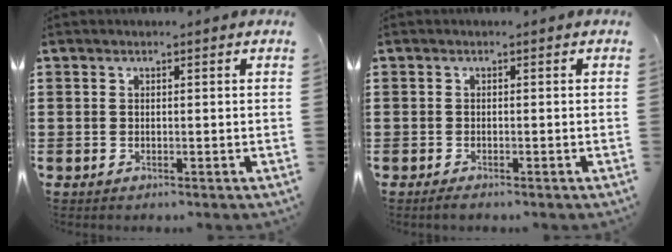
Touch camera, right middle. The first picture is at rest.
{"total": 0.8, "force": [-0.8, 0.1, 0.4], "torque": [-0.010, -0.007, -0.013]}